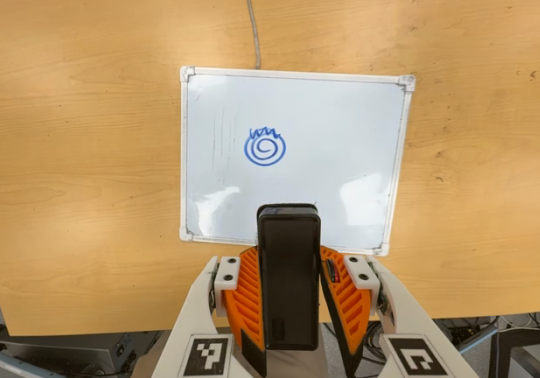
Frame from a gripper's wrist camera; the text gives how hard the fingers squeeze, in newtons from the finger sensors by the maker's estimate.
{"total": 6.6, "left": 5.1, "right": 8.1}